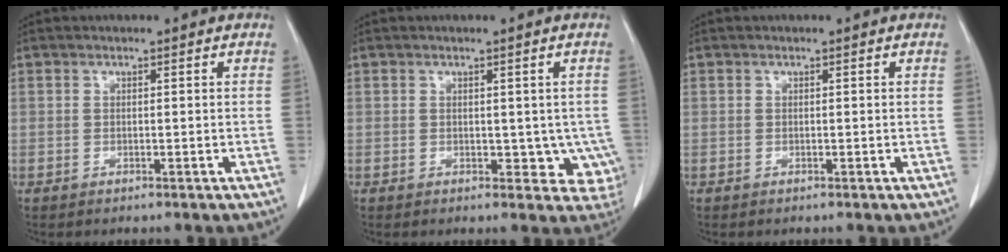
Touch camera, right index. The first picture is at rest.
{"total": 4.8, "force": [0.0, 3.3, 3.5], "torque": [-0.012, -0.005, 0.005]}
{"total": 0.0}